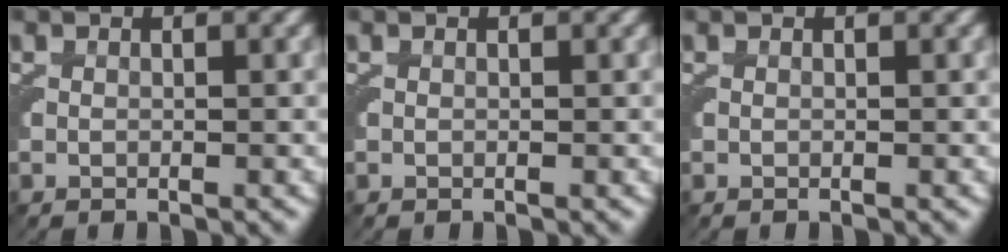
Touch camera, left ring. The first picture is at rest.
{"total": 0.0}
{"total": 0.0}